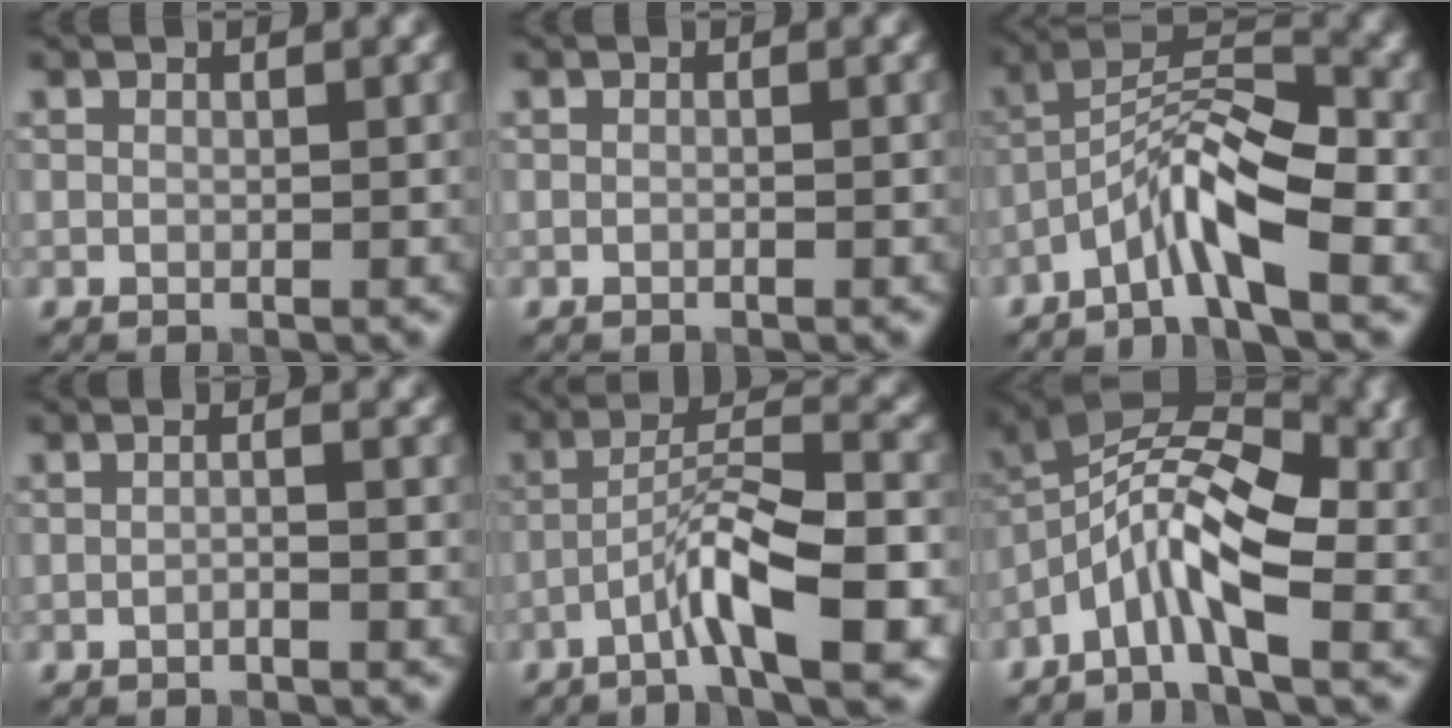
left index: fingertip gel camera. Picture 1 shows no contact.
{"total": 0.0}
{"total": 5.9, "force": [-3.2, 1.1, 4.8], "torque": [-0.089, 0.020, -0.068]}
{"total": 1.1, "force": [-0.5, 0.1, 1.0], "torque": [-0.015, 0.003, -0.013]}
{"total": 7.2, "force": [-3.4, 1.0, 6.3], "torque": [-0.111, 0.019, -0.062]}
{"total": 7.4, "force": [-2.5, 2.5, 6.4], "torque": [-0.116, 0.018, -0.061]}